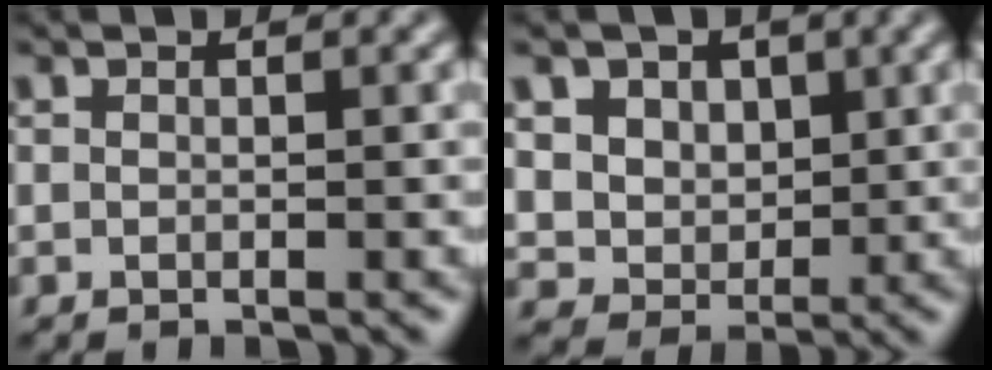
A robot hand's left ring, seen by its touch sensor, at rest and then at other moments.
{"total": 5.2, "force": [1.9, 4.4, 2.0], "torque": [-0.045, -0.006, 0.035]}